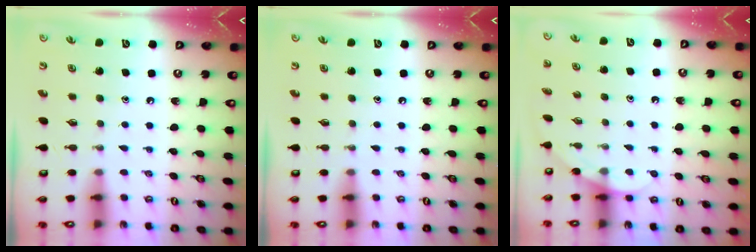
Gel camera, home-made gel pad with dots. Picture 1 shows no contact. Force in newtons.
{"total": 0.0}
{"total": 3.3, "press": 3.3, "slide": 0.2}